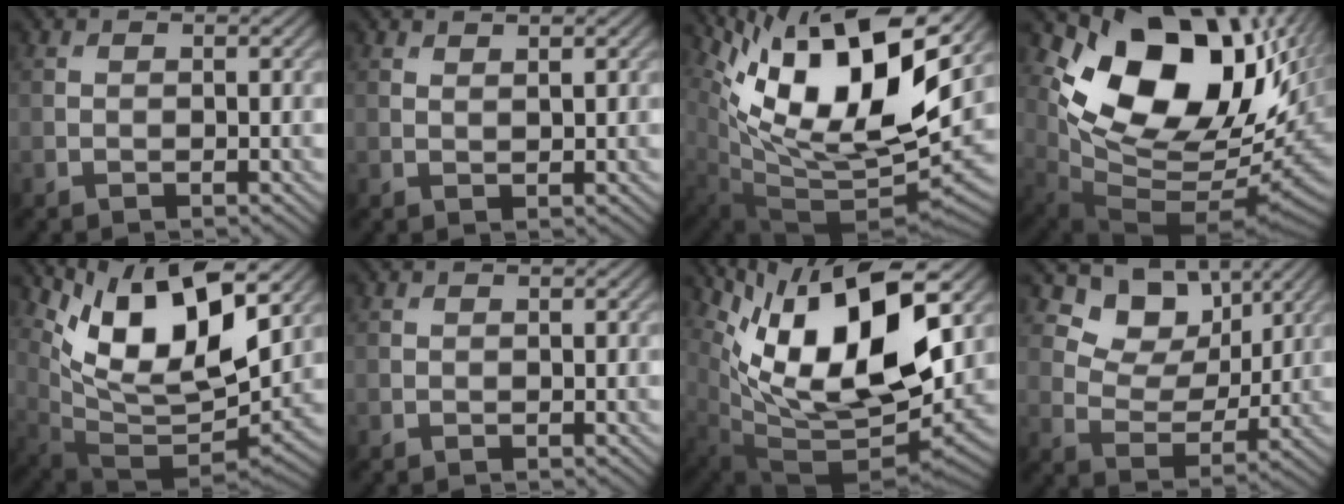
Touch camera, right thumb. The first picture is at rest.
{"total": 1.0, "force": [0.9, 0.0, 0.5], "torque": [-0.011, -0.003, 0.015]}
{"total": 17.7, "force": [7.5, 7.5, 14.2], "torque": [-0.261, 0.009, 0.134]}
{"total": 17.3, "force": [6.3, 10.5, 12.3], "torque": [-0.211, -0.007, 0.121]}
{"total": 13.9, "force": [7.3, 5.1, 10.6], "torque": [-0.211, -0.001, 0.139]}
{"total": 0.0}
{"total": 17.4, "force": [6.6, 7.8, 14.1], "torque": [-0.273, 0.007, 0.124]}
{"total": 9.3, "force": [5.6, 5.8, 4.6], "torque": [-0.088, -0.009, 0.097]}